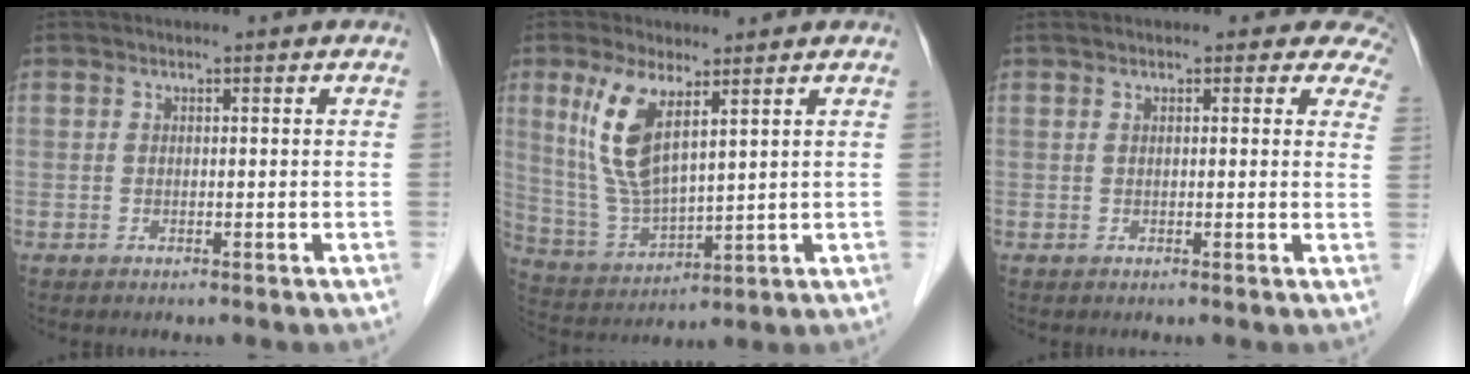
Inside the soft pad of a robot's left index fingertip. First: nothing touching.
{"total": 9.5, "force": [4.5, 2.5, 8.1], "torque": [-0.182, -0.005, 0.100]}
{"total": 6.3, "force": [5.0, 2.2, 3.2], "torque": [-0.017, 0.007, 0.032]}